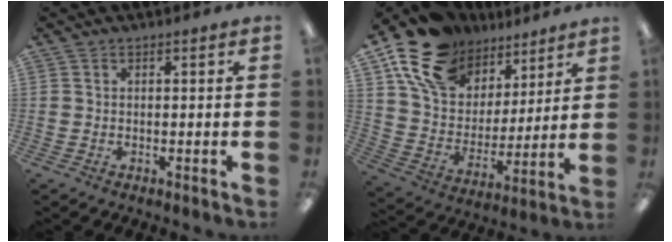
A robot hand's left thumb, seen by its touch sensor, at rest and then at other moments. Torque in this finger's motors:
{"motor_torque": [0.63, 0.75, 1.32, -1.45, 0.16]}